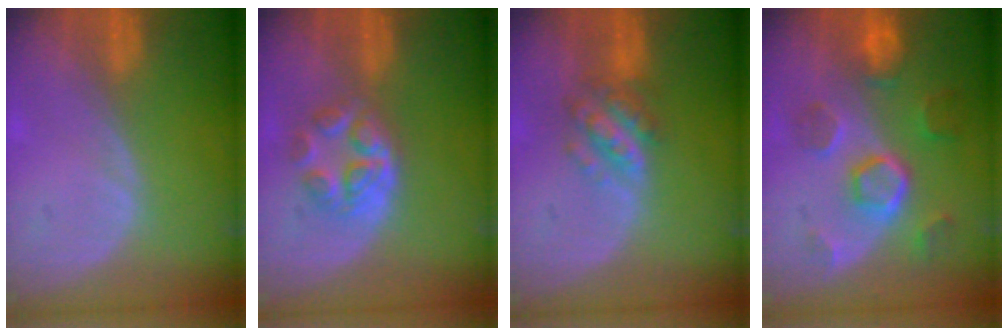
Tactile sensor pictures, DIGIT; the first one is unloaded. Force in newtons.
{"total": 6.0, "press": 5.2, "slide": 2.9}
{"total": 5.9, "press": 5.3, "slide": 2.7}
{"total": 8.6, "press": 7.7, "slide": 3.9}